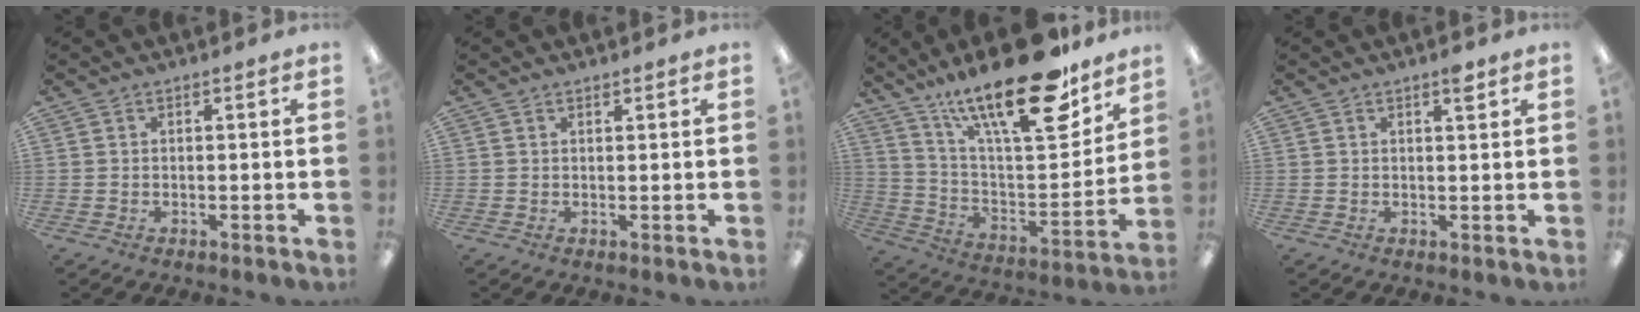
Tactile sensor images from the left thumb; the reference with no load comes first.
{"total": 0.6, "force": [0.6, 0.1, 0.1], "torque": [-0.003, 0.001, 0.011]}
{"total": 25.9, "force": [17.7, 7.7, 17.3], "torque": [-0.271, -0.109, 0.293]}
{"total": 2.6, "force": [1.8, 0.7, 1.8], "torque": [-0.016, -0.008, 0.026]}